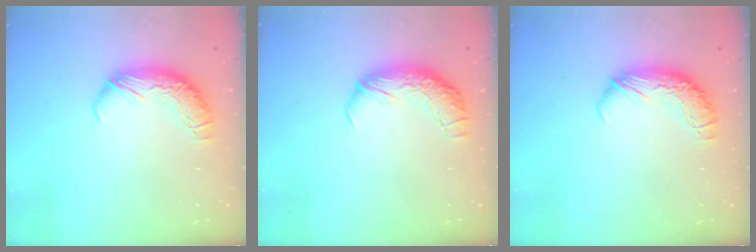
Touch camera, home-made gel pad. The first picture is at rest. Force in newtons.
{"total": 2.3, "press": 0.9, "slide": 2.1}
{"total": 0.0}